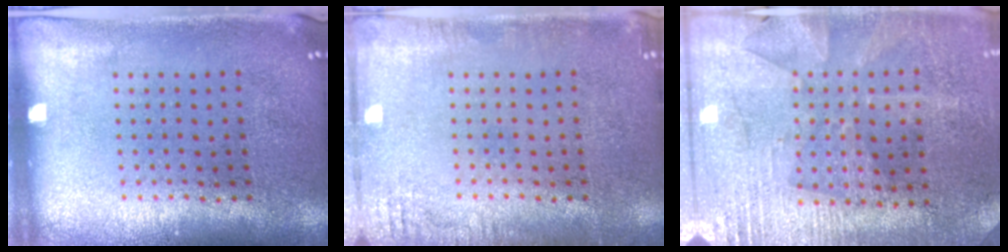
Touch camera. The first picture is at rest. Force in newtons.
{"total": 1.7, "press": 1.7, "slide": 0.2}
{"total": 2.8, "press": 2.7, "slide": 0.6}